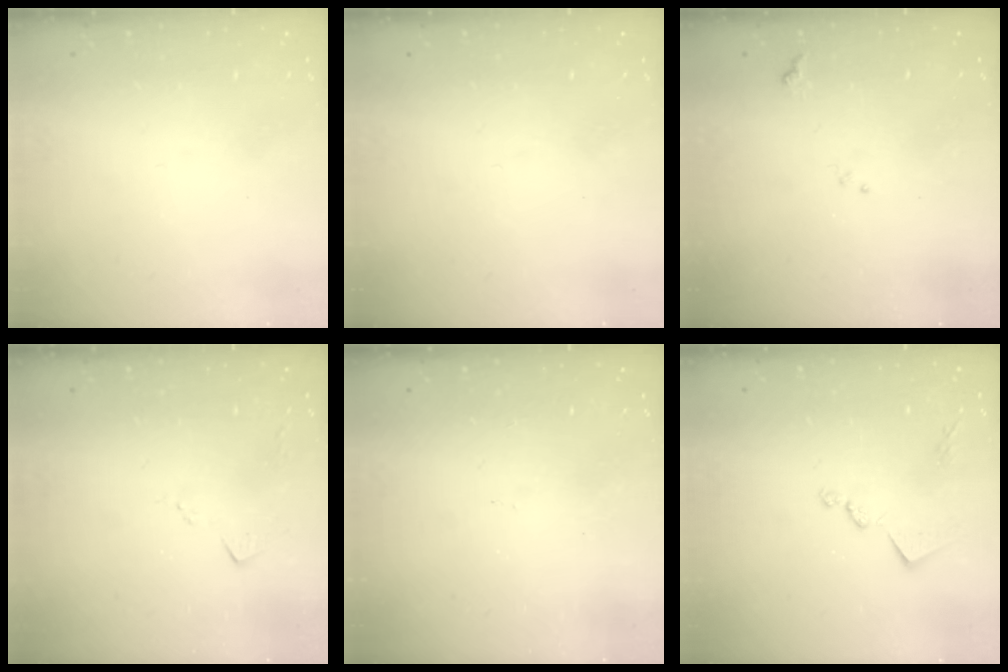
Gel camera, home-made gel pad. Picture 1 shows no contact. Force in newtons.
{"total": 0.0}
{"total": 7.2, "press": 7.1, "slide": 0.9}
{"total": 4.0, "press": 4.0, "slide": 0.4}
{"total": 4.1, "press": 4.1, "slide": 0.6}
{"total": 10.1, "press": 10.1, "slide": 0.5}